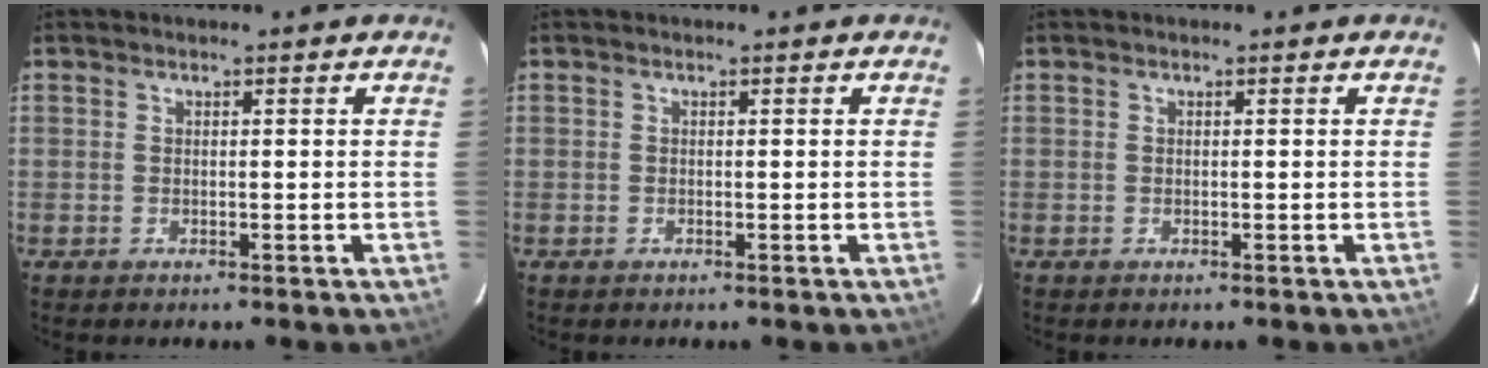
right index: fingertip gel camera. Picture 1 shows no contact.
{"total": 0.0}
{"total": 0.0}